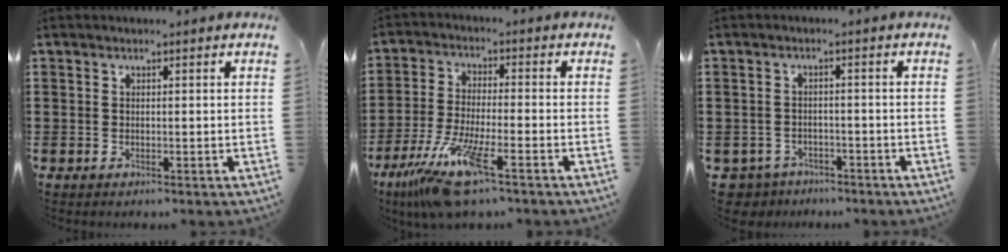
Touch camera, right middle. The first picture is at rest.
{"total": 10.2, "force": [-7.3, 0.8, 7.1], "torque": [-0.150, -0.014, -0.143]}
{"total": 3.0, "force": [-2.9, 0.7, -0.2], "torque": [-0.015, -0.006, -0.066]}